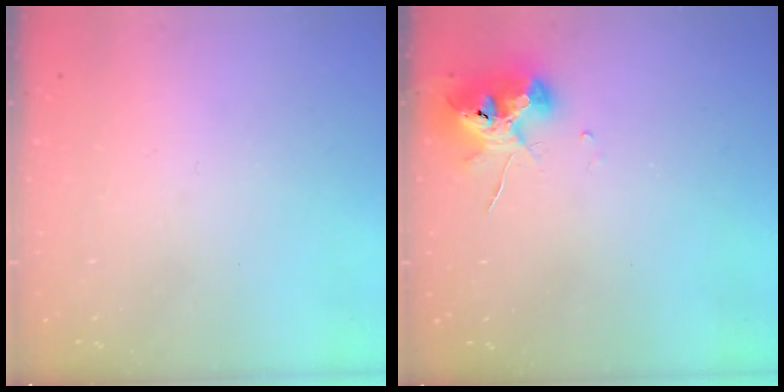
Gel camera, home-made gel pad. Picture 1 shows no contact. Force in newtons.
{"total": 10.7, "press": 10.6, "slide": 1.3}